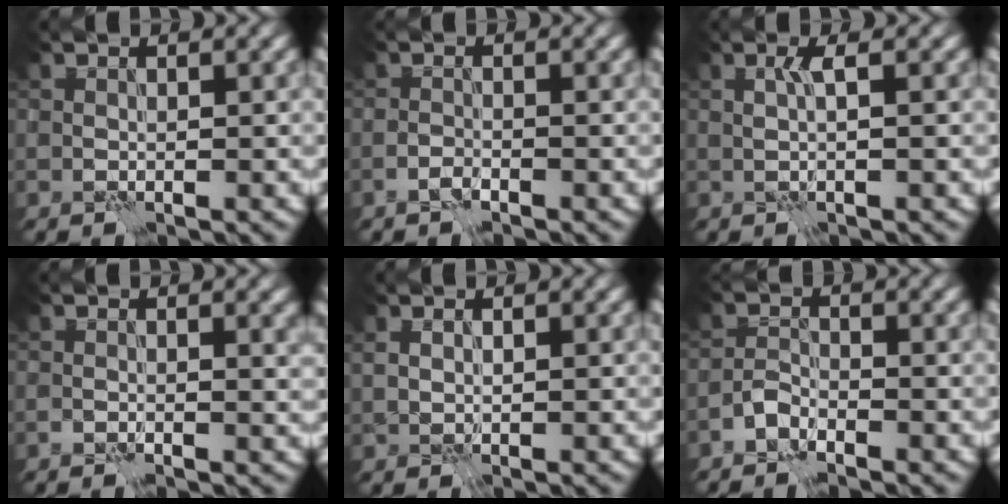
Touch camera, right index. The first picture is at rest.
{"total": 0.9, "force": [-0.8, 0.0, 0.3], "torque": [-0.007, 0.004, -0.018]}
{"total": 1.1, "force": [0.5, -0.7, 0.7], "torque": [-0.016, 0.002, 0.011]}
{"total": 1.3, "force": [0.0, 0.5, 1.2], "torque": [-0.018, -0.007, -0.001]}
{"total": 0.6, "force": [0.6, -0.1, -0.1], "torque": [-0.004, 0.000, 0.017]}
{"total": 1.2, "force": [-1.2, 0.2, 0.3], "torque": [-0.006, 0.007, -0.026]}